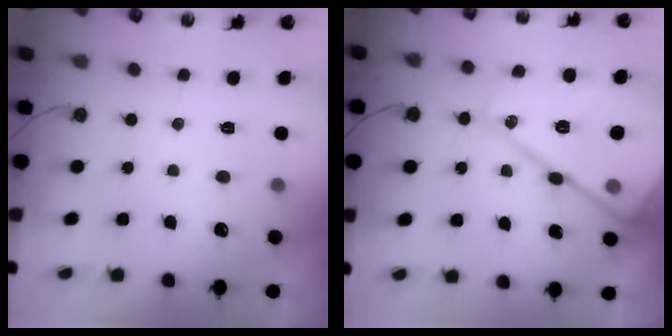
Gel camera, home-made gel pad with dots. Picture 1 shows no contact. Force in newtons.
{"total": 20.9, "press": 20.9, "slide": 1.9}